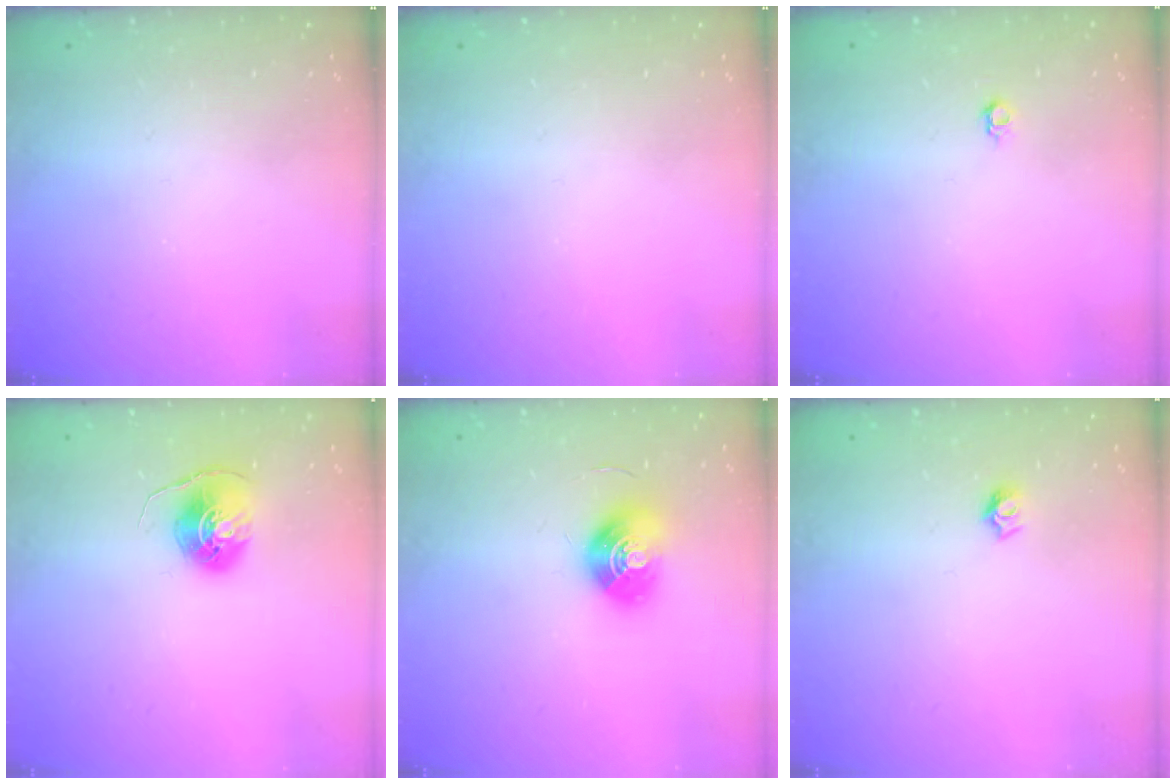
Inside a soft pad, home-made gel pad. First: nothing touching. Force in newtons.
{"total": 0.0}
{"total": 4.0, "press": 4.0, "slide": 0.6}
{"total": 6.8, "press": 6.8, "slide": 0.4}
{"total": 10.0, "press": 10.0, "slide": 0.4}
{"total": 5.5, "press": 5.5, "slide": 0.5}